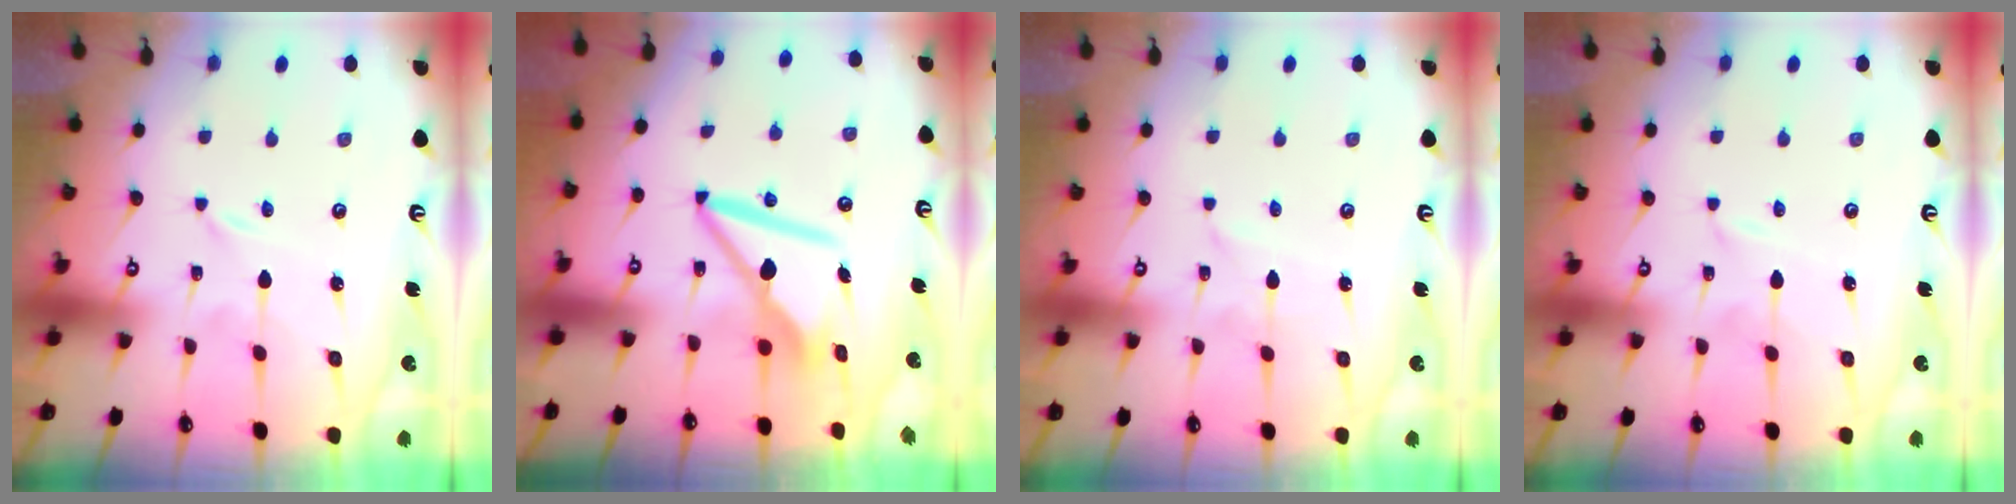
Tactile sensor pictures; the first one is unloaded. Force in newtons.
{"total": 9.4, "press": 9.3, "slide": 1.1}
{"total": 2.4, "press": 2.4, "slide": 0.4}
{"total": 1.6, "press": 1.6, "slide": 0.2}